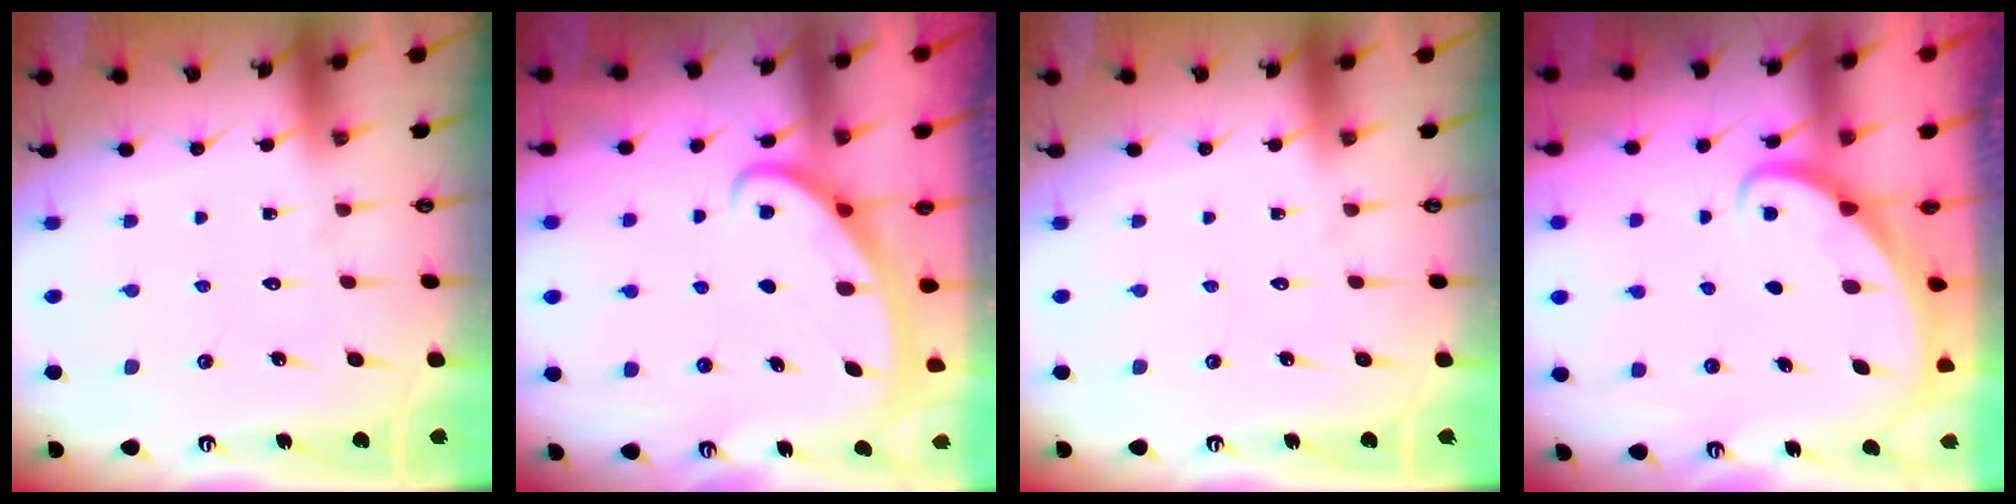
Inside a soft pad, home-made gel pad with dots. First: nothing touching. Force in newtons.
{"total": 2.8, "press": 2.7, "slide": 0.4}
{"total": 0.0}
{"total": 2.1, "press": 2.1, "slide": 0.2}